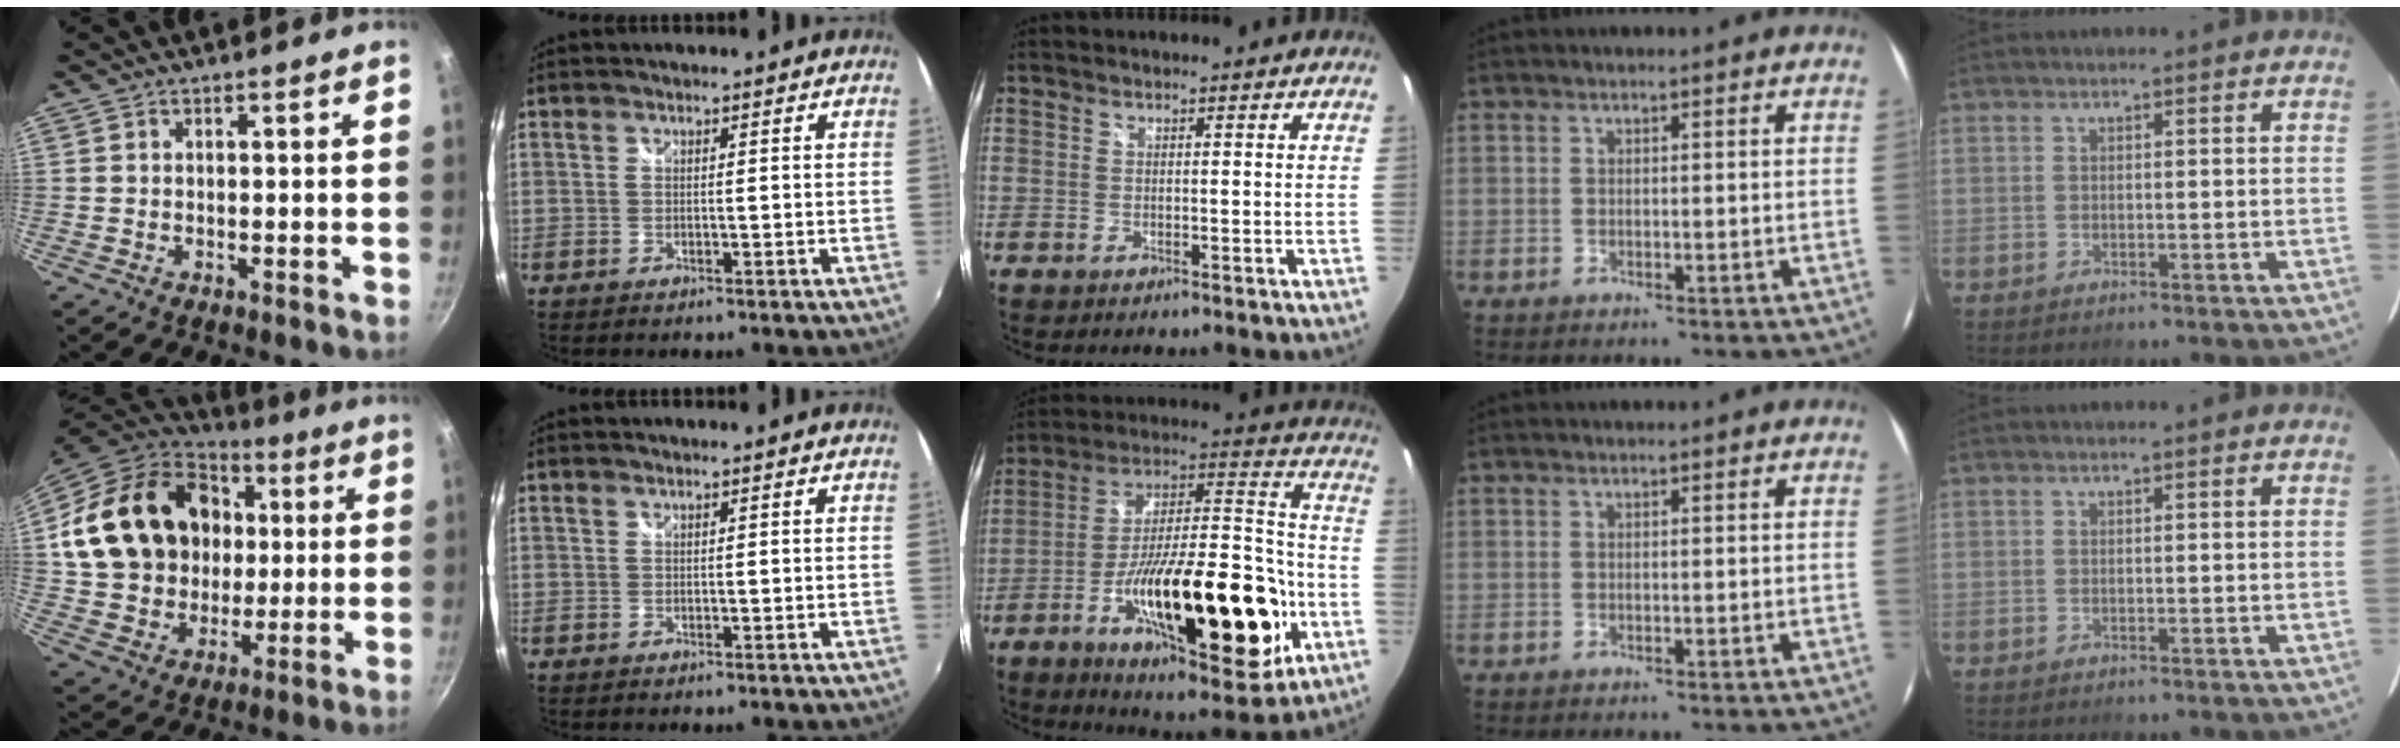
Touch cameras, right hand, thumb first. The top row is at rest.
{"thumb": {"total": 25.0, "force": [4.3, 20.1, 14.2], "torque": [-0.238, 0.022, 0.088]}, "middle": {"total": 29.0, "force": [-10.5, 9.9, 25.2], "torque": [-0.395, -0.006, -0.160]}}